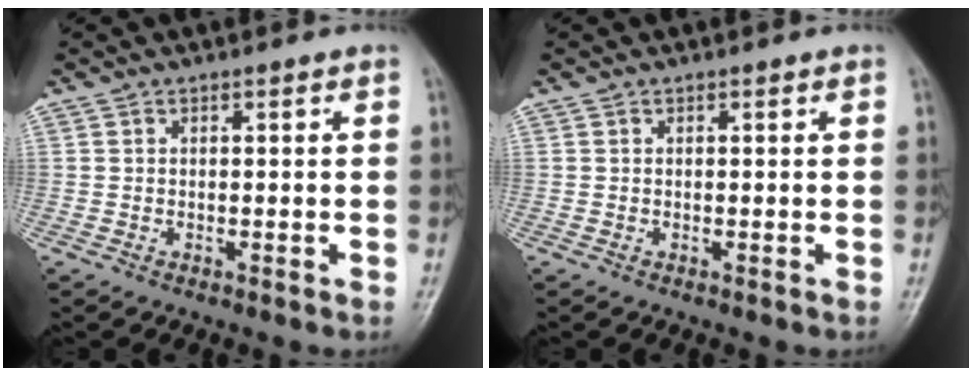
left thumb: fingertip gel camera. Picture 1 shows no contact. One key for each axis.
{"total": 0.0}